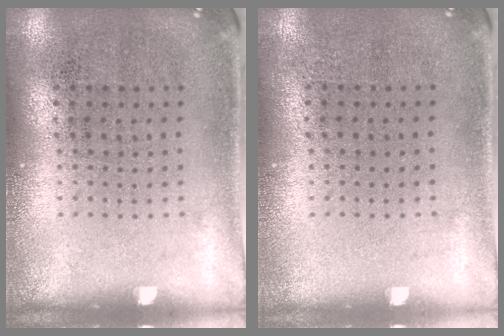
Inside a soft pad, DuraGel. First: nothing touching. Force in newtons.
{"total": 0.0}